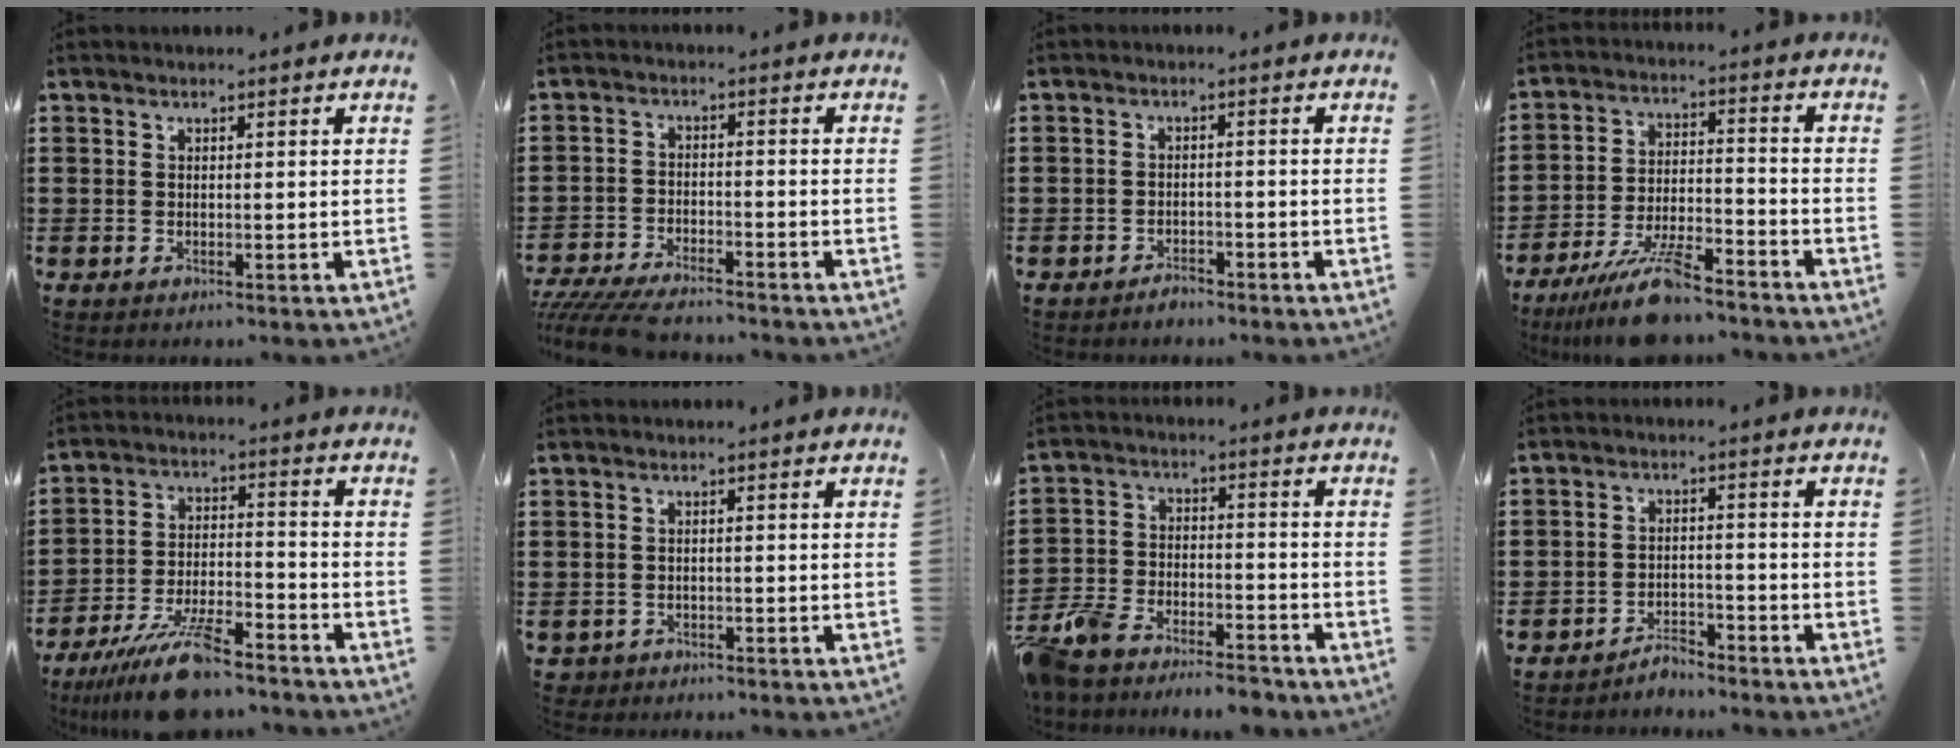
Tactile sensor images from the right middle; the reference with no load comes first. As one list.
[{"total": 5.2, "force": [-4.9, 0.8, 1.6], "torque": [-0.045, -0.006, -0.100]}, {"total": 1.9, "force": [-1.8, 0.6, 0.2], "torque": [-0.009, 0.003, -0.039]}, {"total": 10.5, "force": [-8.5, 2.5, 5.7], "torque": [-0.115, 0.015, -0.163]}, {"total": 11.8, "force": [-9.3, 2.9, 6.7], "torque": [-0.126, 0.023, -0.175]}, {"total": 1.3, "force": [-1.2, 0.5, -0.1], "torque": [-0.005, 0.000, -0.027]}, {"total": 8.3, "force": [-8.1, 1.4, 1.4], "torque": [-0.050, 0.012, -0.167]}, {"total": 3.9, "force": [-3.8, 0.7, -0.1], "torque": [-0.005, 0.005, -0.079]}]